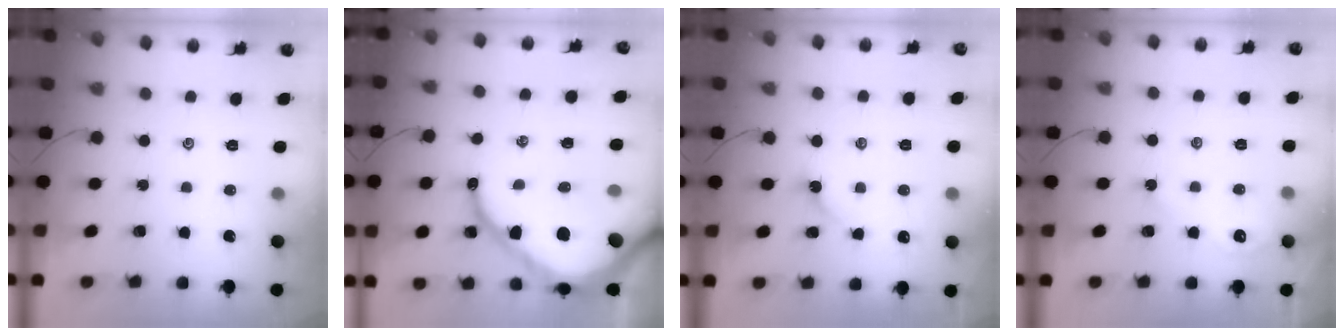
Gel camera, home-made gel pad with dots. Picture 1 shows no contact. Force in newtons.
{"total": 21.8, "press": 21.7, "slide": 2.2}
{"total": 2.7, "press": 2.7, "slide": 0.4}
{"total": 3.4, "press": 3.4, "slide": 0.4}